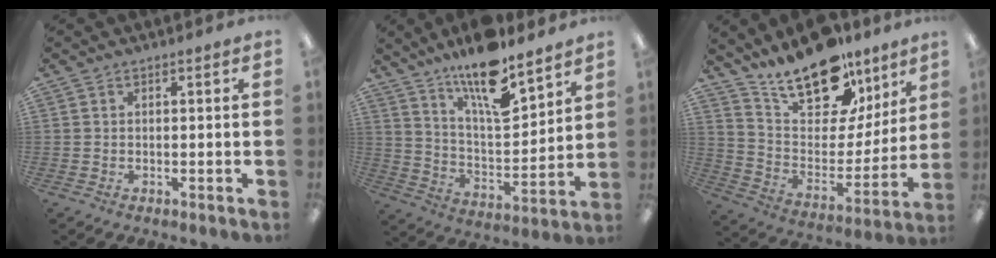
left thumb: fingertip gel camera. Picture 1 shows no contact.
{"total": 15.7, "force": [12.2, 4.4, 8.9], "torque": [-0.157, -0.080, 0.206]}
{"total": 20.7, "force": [15.8, 9.5, 9.4], "torque": [-0.161, -0.107, 0.283]}